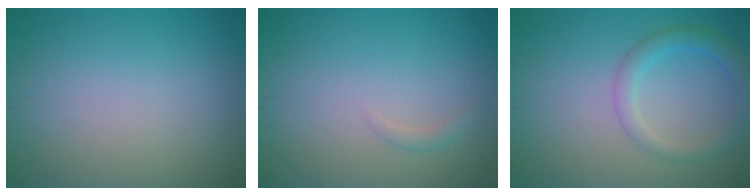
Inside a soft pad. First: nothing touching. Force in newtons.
{"total": 0.7, "press": 0.7, "slide": 0.1}
{"total": 2.8, "press": 2.8, "slide": 0.2}